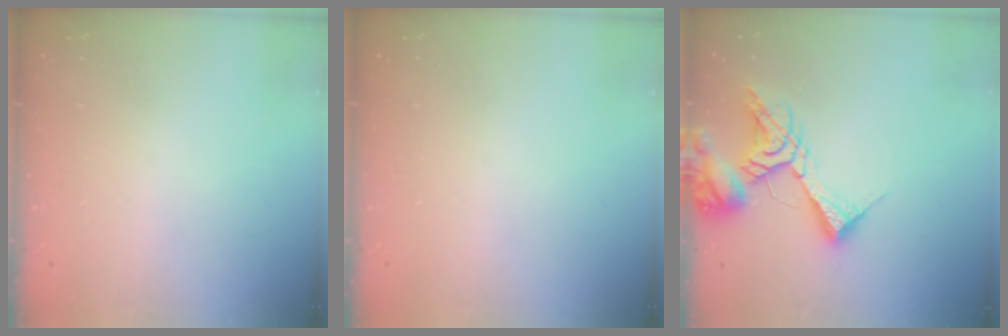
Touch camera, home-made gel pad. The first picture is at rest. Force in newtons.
{"total": 0.0}
{"total": 14.9, "press": 14.8, "slide": 2.0}